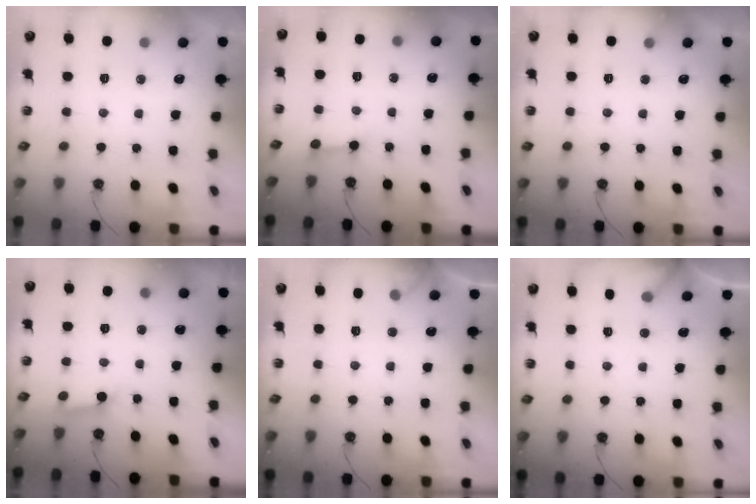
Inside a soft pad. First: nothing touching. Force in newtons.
{"total": 3.2, "press": 3.1, "slide": 0.5}
{"total": 4.3, "press": 4.3, "slide": 0.3}
{"total": 2.9, "press": 2.9, "slide": 0.2}
{"total": 4.4, "press": 4.4, "slide": 0.5}
{"total": 2.9, "press": 2.9, "slide": 0.2}